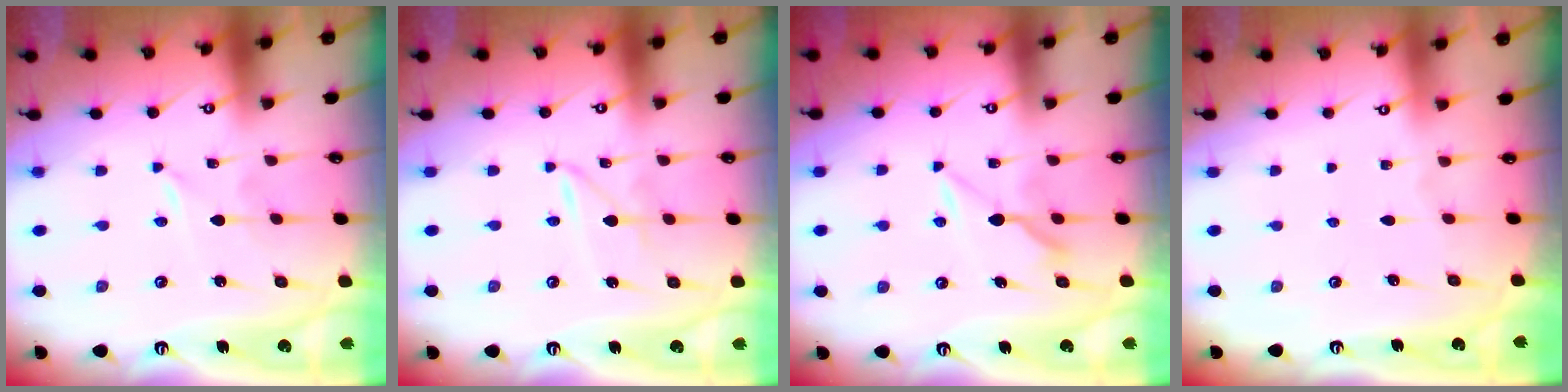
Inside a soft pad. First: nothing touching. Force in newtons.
{"total": 1.6, "press": 1.6, "slide": 0.1}
{"total": 6.1, "press": 6.1, "slide": 0.7}
{"total": 0.0}